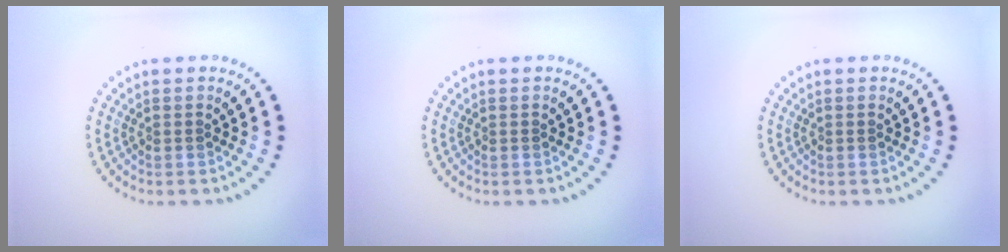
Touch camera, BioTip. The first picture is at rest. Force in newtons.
{"total": 0.0}
{"total": 0.0}